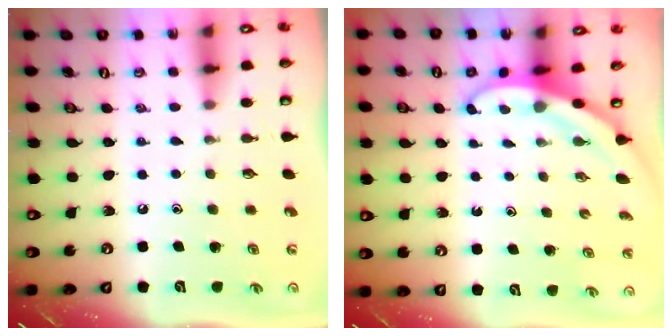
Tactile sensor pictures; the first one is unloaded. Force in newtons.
{"total": 3.0, "press": 3.0, "slide": 0.1}